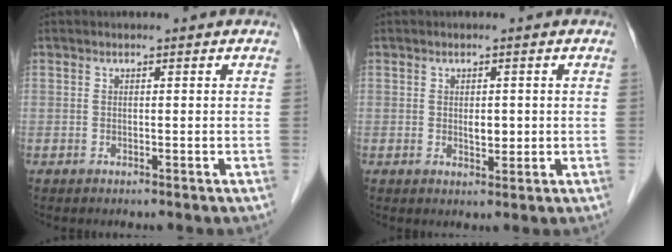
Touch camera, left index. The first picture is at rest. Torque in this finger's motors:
{"motor_torque": [0.25, 0.06, 0.03, 0.02]}